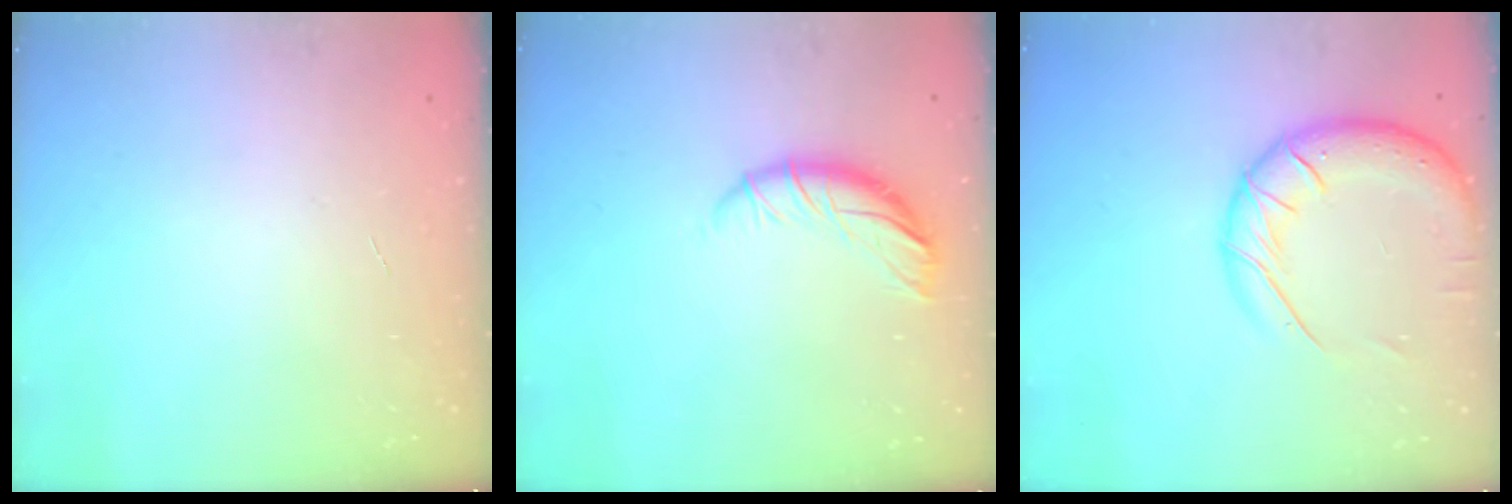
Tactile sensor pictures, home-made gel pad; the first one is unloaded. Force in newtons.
{"total": 10.4, "press": 10.3, "slide": 1.5}
{"total": 16.7, "press": 16.6, "slide": 2.1}